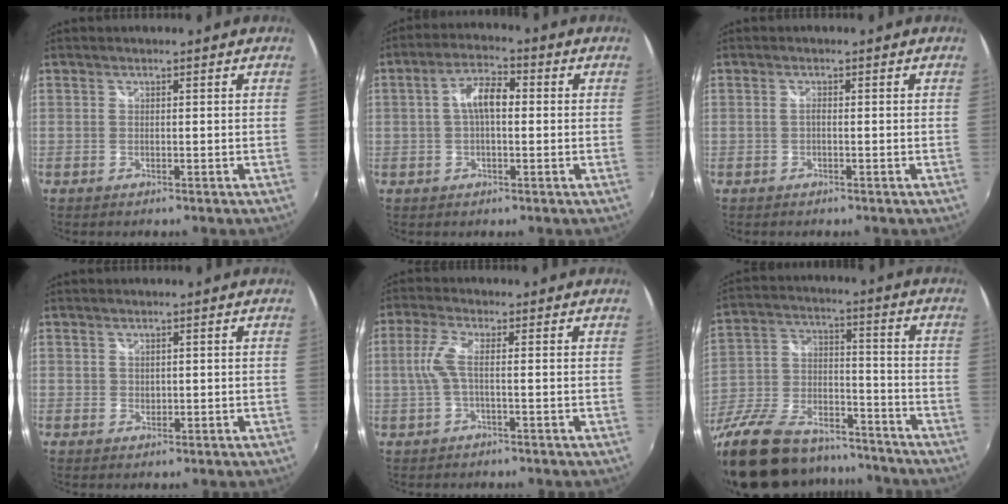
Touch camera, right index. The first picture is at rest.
{"total": 6.1, "force": [0.2, 2.8, 5.4], "torque": [-0.102, 0.017, 0.002]}
{"total": 0.7, "force": [-0.3, 0.3, 0.5], "torque": [-0.011, 0.002, -0.008]}
{"total": 1.0, "force": [0.7, 0.6, 0.2], "torque": [0.000, 0.001, 0.013]}
{"total": 4.3, "force": [-0.4, 0.5, 4.2], "torque": [-0.095, 0.002, -0.003]}
{"total": 28.8, "force": [-21.8, 12.3, 14.3], "torque": [-0.307, -0.009, -0.343]}